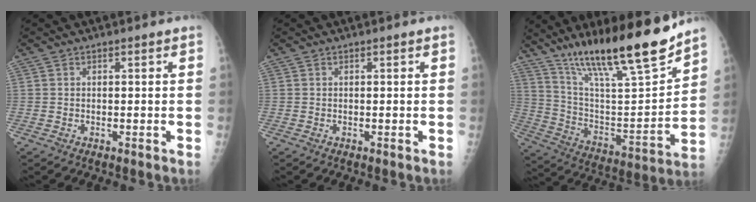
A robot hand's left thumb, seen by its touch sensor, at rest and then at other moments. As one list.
[{"total": 0.0}, {"total": 24.0, "force": [17.8, 3.8, 15.5], "torque": [-0.238, -0.079, 0.310]}]